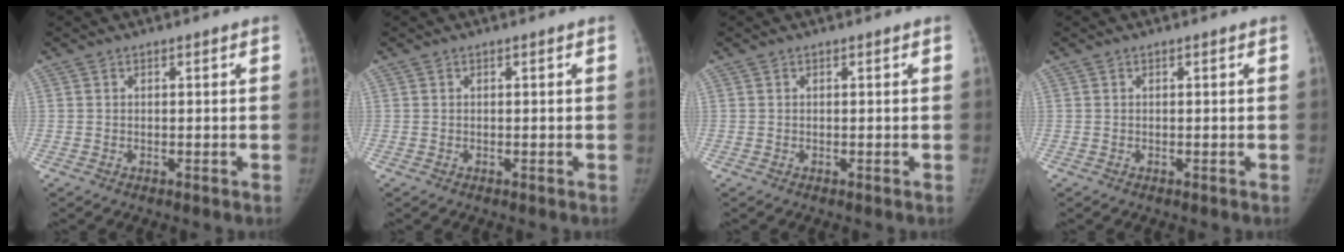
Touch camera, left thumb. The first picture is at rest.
{"total": 0.0}
{"total": 0.0}
{"total": 0.0}